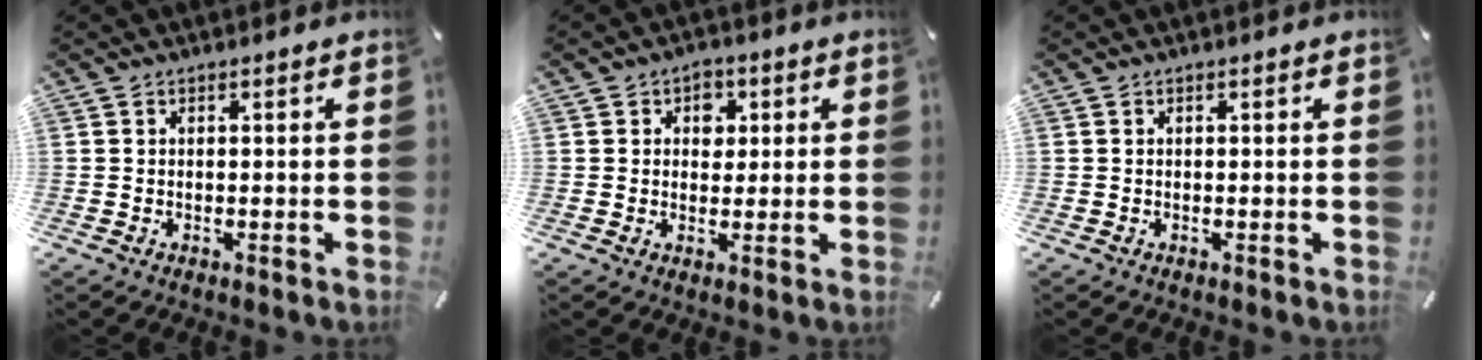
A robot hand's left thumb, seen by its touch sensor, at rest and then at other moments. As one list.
[{"total": 4.6, "force": [1.3, 3.9, 2.1], "torque": [-0.009, -0.007, 0.014]}, {"total": 0.0}]